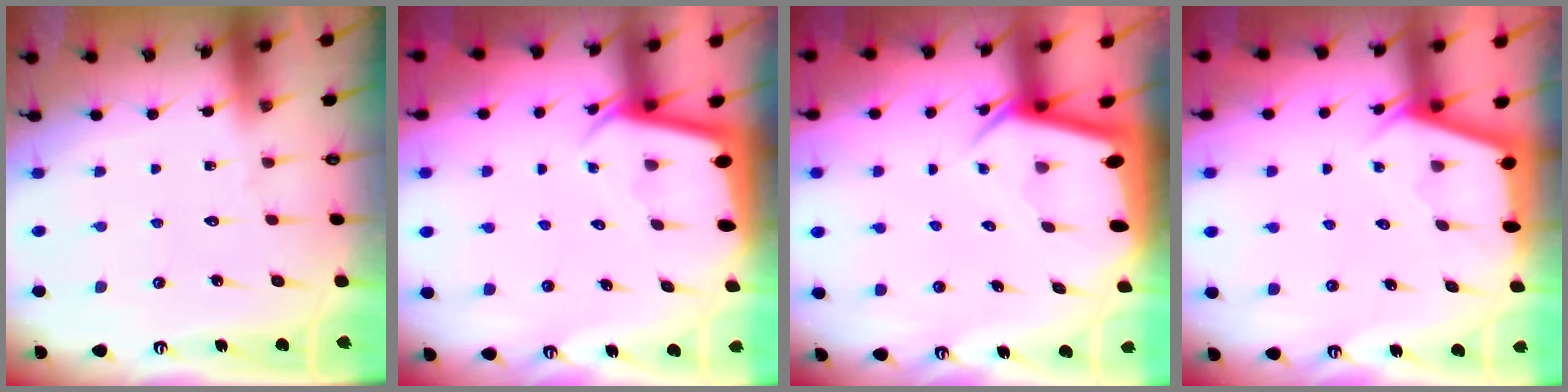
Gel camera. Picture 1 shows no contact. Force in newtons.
{"total": 2.3, "press": 2.3, "slide": 0.1}
{"total": 4.0, "press": 4.0, "slide": 0.3}
{"total": 2.8, "press": 2.8, "slide": 0.3}